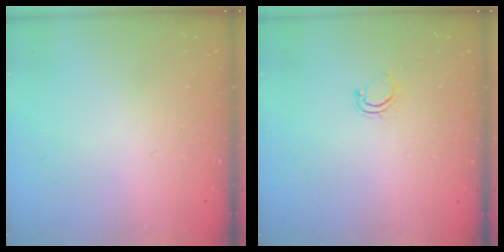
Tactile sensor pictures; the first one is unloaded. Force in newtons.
{"total": 3.4, "press": 3.4, "slide": 0.3}